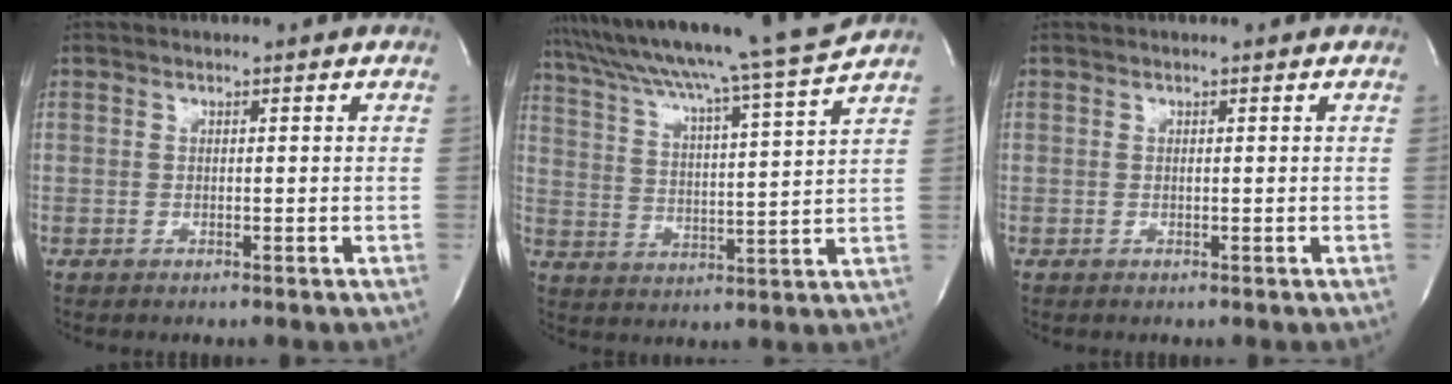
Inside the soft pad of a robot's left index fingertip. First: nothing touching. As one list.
[{"total": 17.8, "force": [15.9, -2.5, 7.5], "torque": [-0.136, -0.037, 0.237]}, {"total": 0.0}]